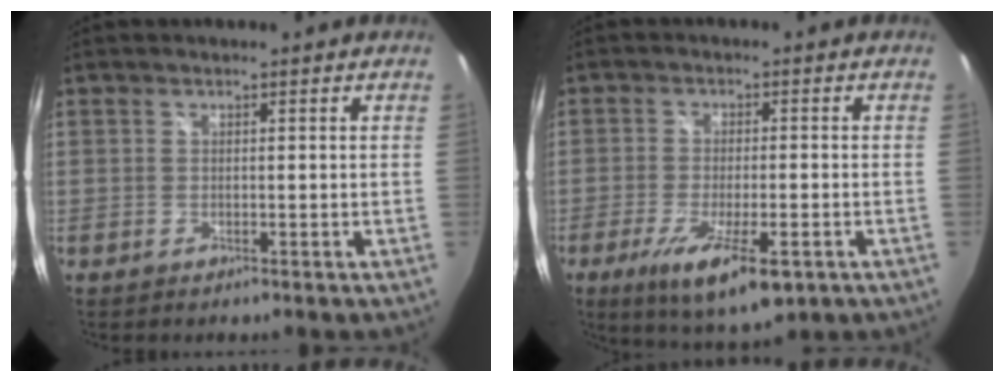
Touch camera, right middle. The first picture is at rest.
{"total": 11.9, "force": [-6.2, 3.3, 9.7], "torque": [-0.191, -0.042, -0.099]}